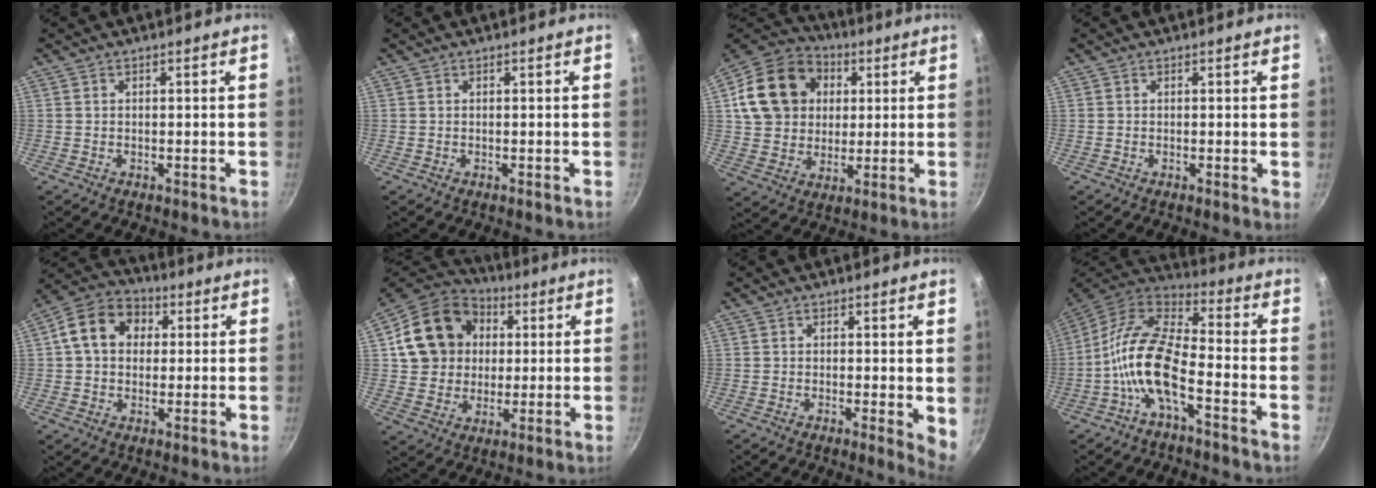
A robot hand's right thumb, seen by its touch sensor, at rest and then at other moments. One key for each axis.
{"total": 0.0}
{"total": 18.8, "fx": 4.4, "fy": 15.3, "fz": 9.8, "tx": -0.158, "ty": 0.015, "tz": 0.074}
{"total": 0.7, "fx": 0.1, "fy": 0.2, "fz": 0.7, "tx": -0.009, "ty": -0.003, "tz": -0.002}
{"total": 11.5, "fx": 2.3, "fy": 9.2, "fz": 6.6, "tx": -0.083, "ty": 0.021, "tz": 0.018}
{"total": 17.2, "fx": 3.5, "fy": 14.6, "fz": 8.3, "tx": -0.128, "ty": 0.021, "tz": 0.058}
{"total": 4.0, "fx": 0.3, "fy": 1.3, "fz": 3.8, "tx": -0.044, "ty": -0.012, "tz": 0.000}
{"total": 13.4, "fx": -4.8, "fy": 5.4, "fz": 11.2, "tx": -0.219, "ty": 0.050, "tz": -0.108}